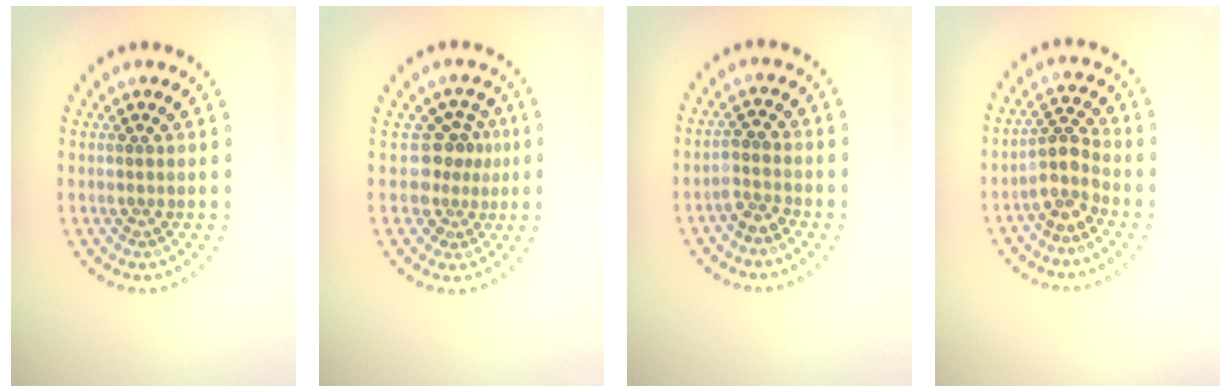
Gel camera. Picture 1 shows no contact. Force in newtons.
{"total": 3.0, "press": 2.1, "slide": 2.1}
{"total": 1.5, "press": 1.3, "slide": 0.9}
{"total": 2.7, "press": 2.0, "slide": 1.8}